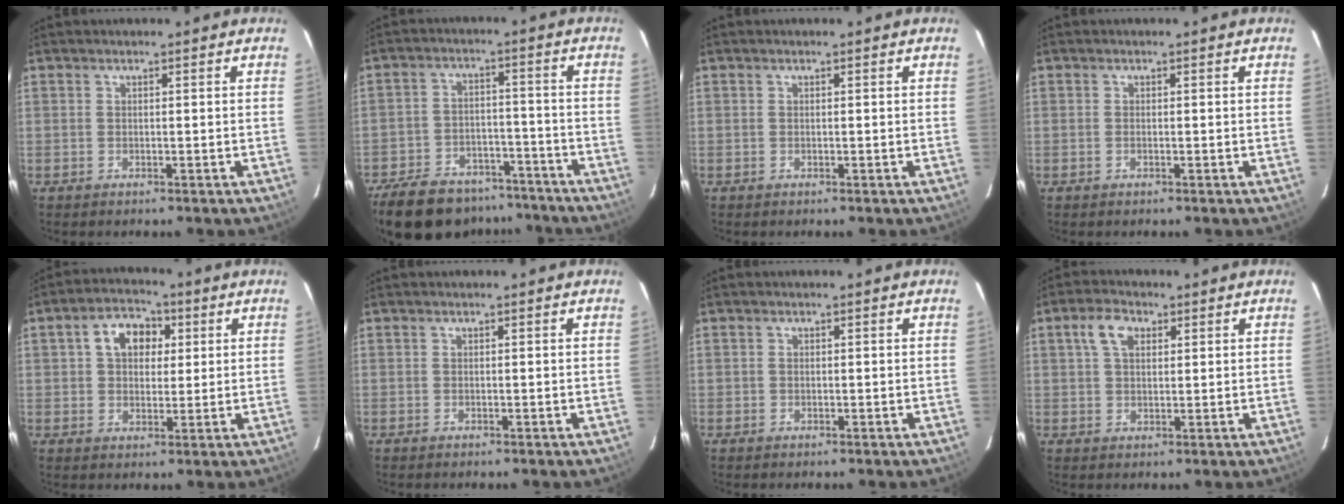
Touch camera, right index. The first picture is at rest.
{"total": 20.2, "force": [-16.1, 9.2, 8.1], "torque": [-0.188, 0.013, -0.225]}
{"total": 0.0}
{"total": 0.0}
{"total": 7.7, "force": [2.3, 5.5, 4.9], "torque": [-0.086, 0.029, 0.039]}
{"total": 0.0}
{"total": 0.5, "force": [0.0, 0.5, 0.2], "torque": [-0.002, 0.001, 0.000]}
{"total": 4.9, "force": [2.0, 3.1, 3.3], "torque": [-0.063, 0.015, 0.038]}